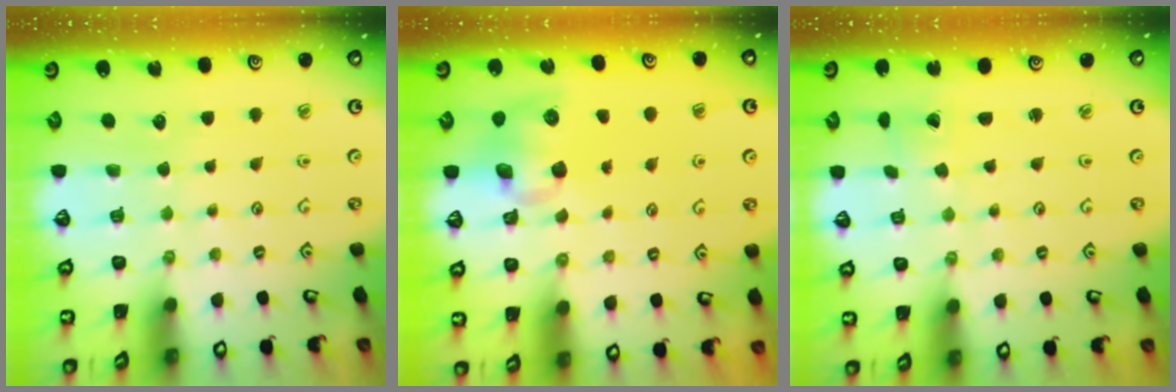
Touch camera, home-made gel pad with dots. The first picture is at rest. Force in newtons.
{"total": 7.7, "press": 7.6, "slide": 1.4}
{"total": 0.7, "press": 0.7, "slide": 0.1}